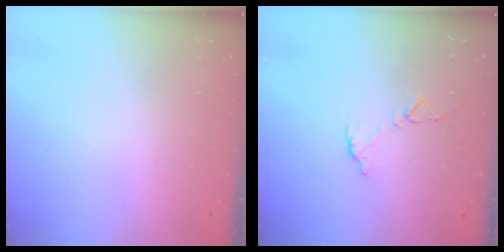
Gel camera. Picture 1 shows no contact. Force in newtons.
{"total": 6.6, "press": 6.6, "slide": 0.7}